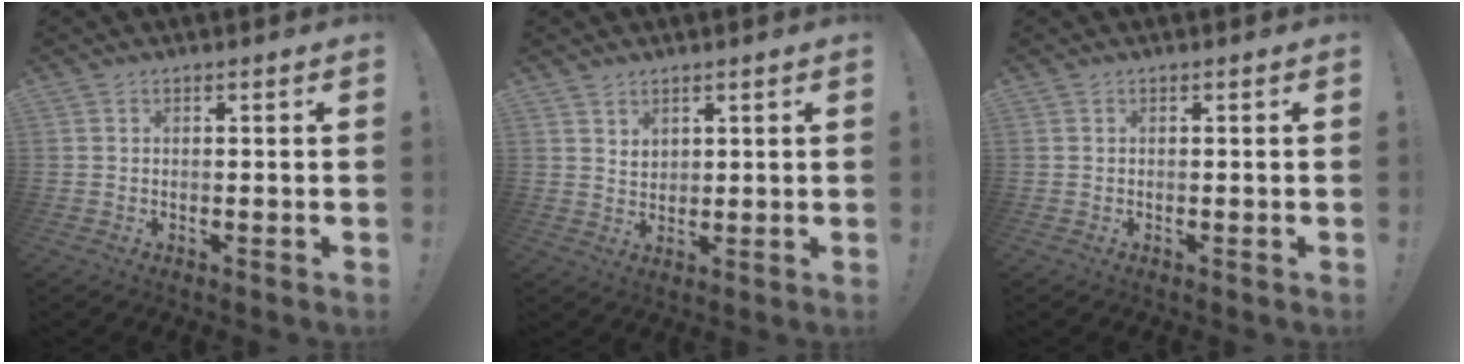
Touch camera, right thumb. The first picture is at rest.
{"total": 3.1, "force": [2.4, 1.8, 0.8], "torque": [-0.003, -0.019, 0.042]}
{"total": 0.0}